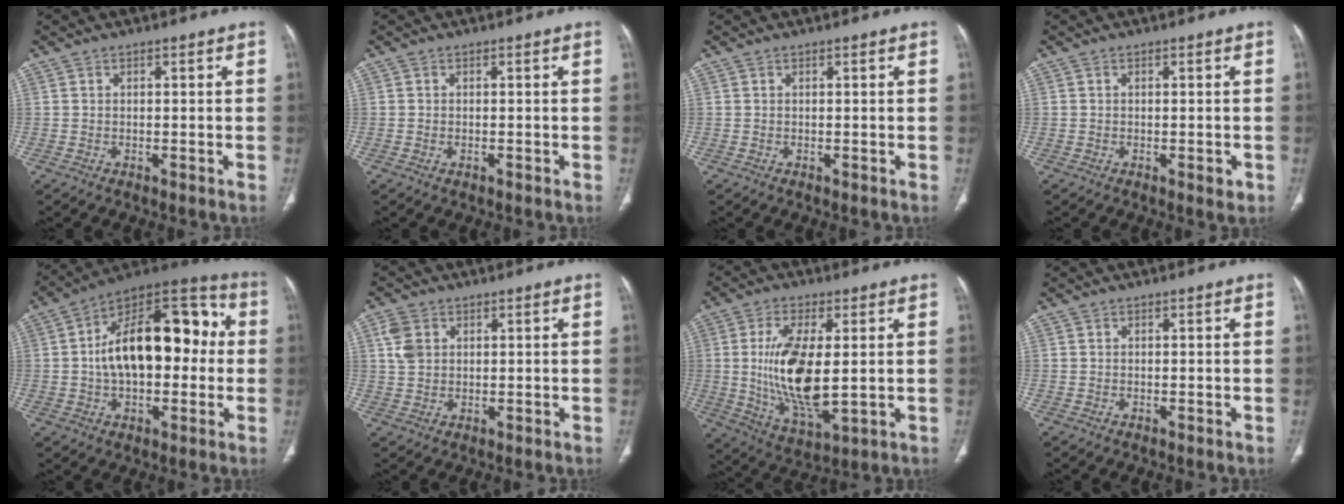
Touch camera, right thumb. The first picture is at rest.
{"total": 0.6, "force": [-0.2, 0.4, 0.5], "torque": [-0.011, 0.003, -0.002]}
{"total": 0.0}
{"total": 1.9, "force": [-0.7, 0.8, 1.6], "torque": [-0.019, -0.001, -0.006]}
{"total": 20.9, "force": [0.6, 11.6, 17.4], "torque": [-0.253, 0.050, 0.003]}
{"total": 4.5, "force": [1.5, 3.4, 2.5], "torque": [-0.050, 0.002, 0.033]}
{"total": 15.2, "force": [0.8, 6.2, 13.9], "torque": [-0.271, -0.022, 0.027]}
{"total": 0.0}